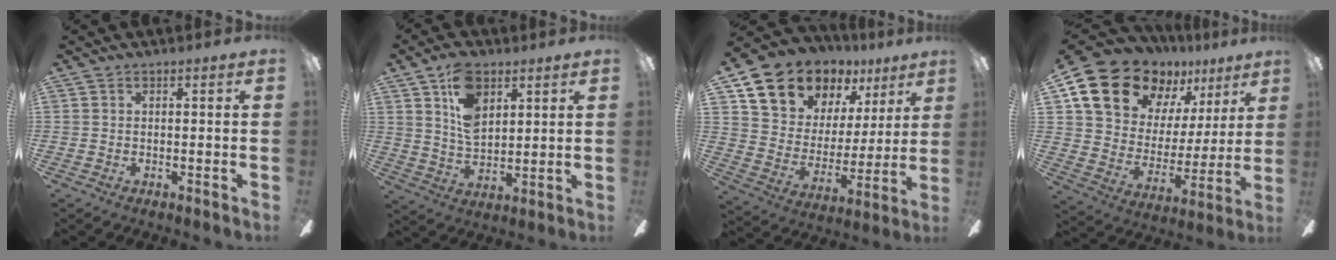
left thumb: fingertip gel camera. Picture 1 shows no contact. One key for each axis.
{"total": 11.4, "fx": 5.6, "fy": 6.9, "fz": 7.0, "tx": -0.119, "ty": -0.007, "tz": 0.104}
{"total": 13.3, "fx": 11.0, "fy": 7.3, "fz": 1.7, "tx": -0.063, "ty": -0.090, "tz": 0.207}
{"total": 18.7, "fx": 13.6, "fy": 11.0, "fz": 6.6, "tx": -0.140, "ty": -0.085, "tz": 0.261}